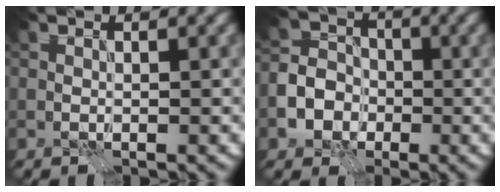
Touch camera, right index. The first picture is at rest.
{"total": 5.2, "force": [-2.0, 4.4, 1.8], "torque": [-0.017, 0.001, -0.052]}